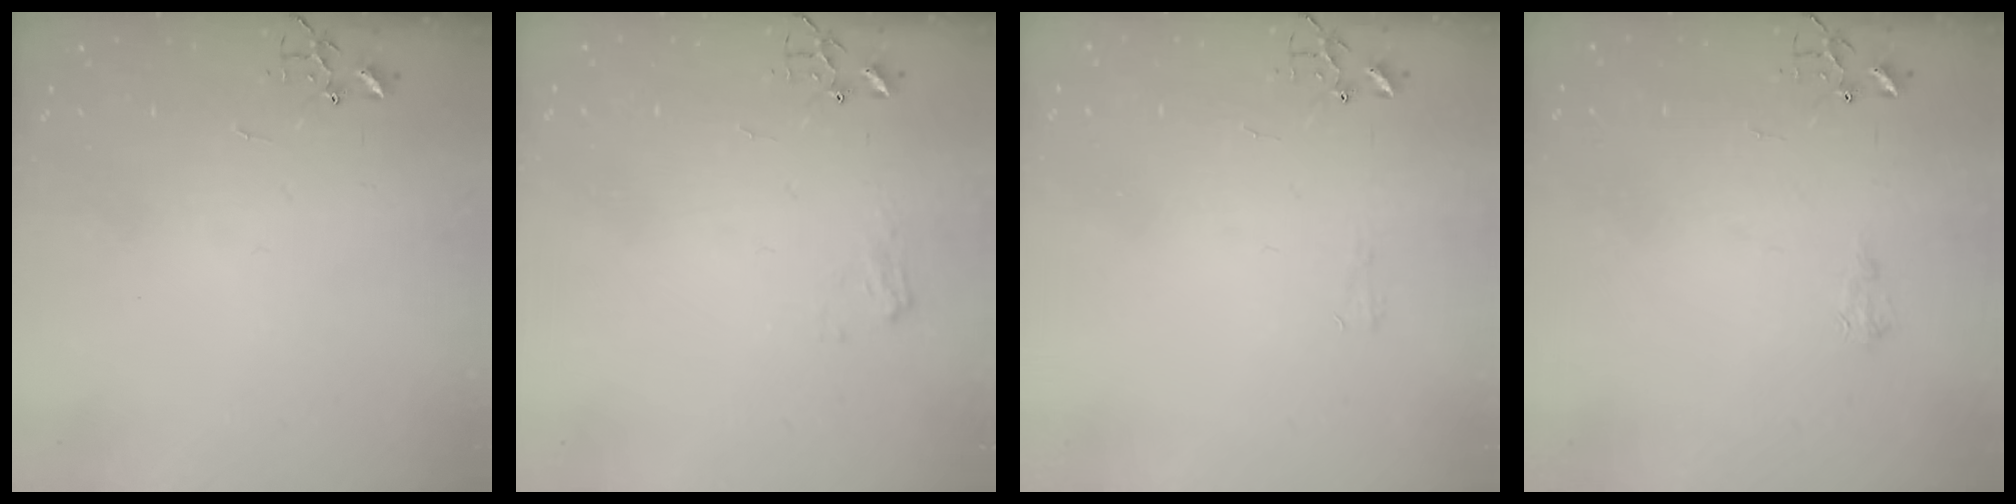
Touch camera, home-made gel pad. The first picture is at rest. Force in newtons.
{"total": 6.4, "press": 6.4, "slide": 0.2}
{"total": 4.6, "press": 4.5, "slide": 0.5}
{"total": 5.7, "press": 5.7, "slide": 0.6}